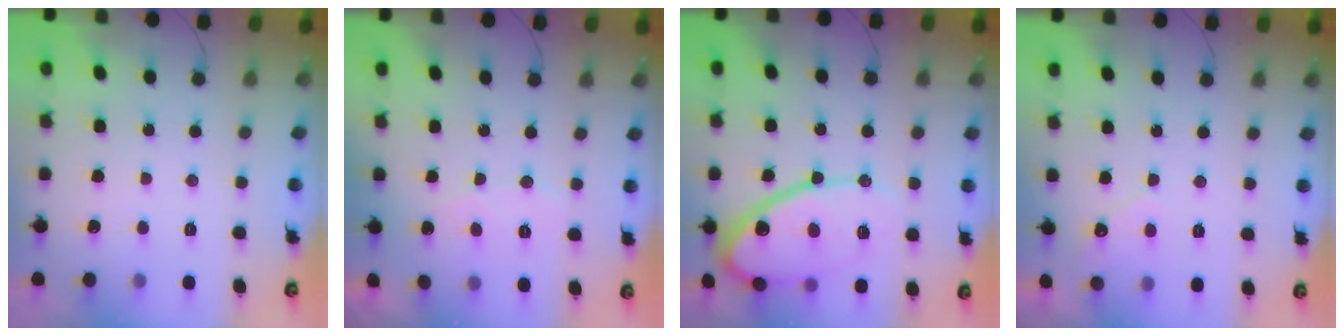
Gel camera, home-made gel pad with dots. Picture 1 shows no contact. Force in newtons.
{"total": 4.9, "press": 4.8, "slide": 0.5}
{"total": 14.7, "press": 14.7, "slide": 1.1}
{"total": 2.8, "press": 2.8, "slide": 0.1}